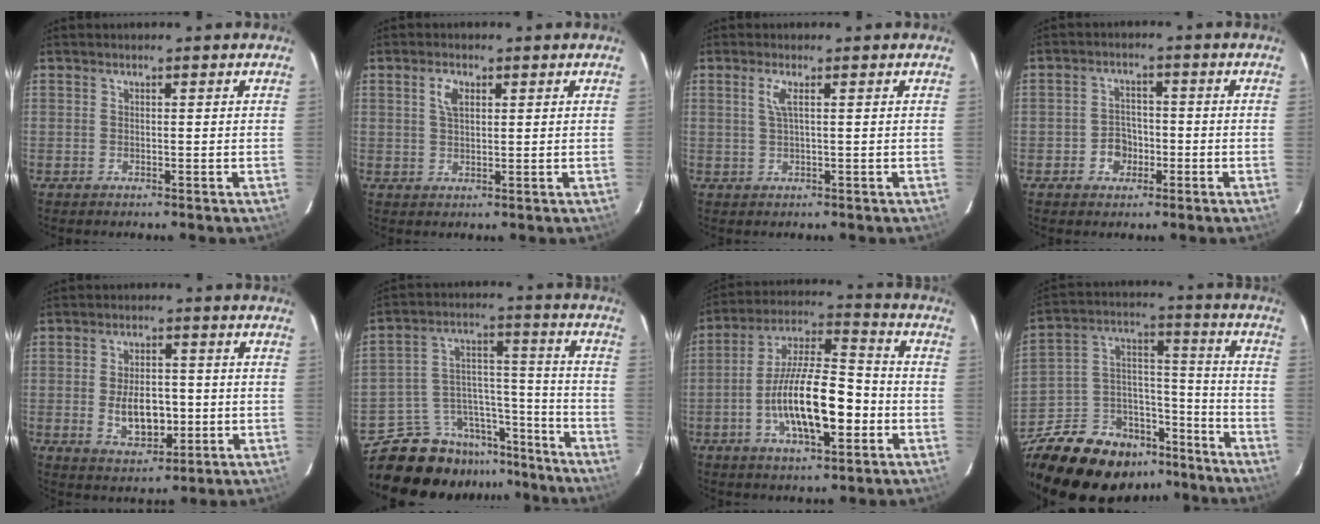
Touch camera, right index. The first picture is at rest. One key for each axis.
{"total": 3.1, "fx": 1.2, "fy": 1.7, "fz": 2.3, "tx": -0.045, "ty": 0.007, "tz": 0.023}
{"total": 2.1, "fx": 0.6, "fy": -0.1, "fz": 2.0, "tx": -0.042, "ty": 0.000, "tz": 0.012}
{"total": 4.5, "fx": -1.9, "fy": 3.7, "fz": 1.5, "tx": -0.036, "ty": 0.012, "tz": -0.023}
{"total": 8.6, "fx": -1.3, "fy": 5.0, "fz": 6.9, "tx": -0.130, "ty": -0.003, "tz": -0.011}
{"total": 15.4, "fx": -13.4, "fy": 7.3, "fz": 2.0, "tx": -0.041, "ty": 0.072, "tz": -0.199}
{"total": 16.3, "fx": -4.6, "fy": 5.5, "fz": 14.7, "tx": -0.272, "ty": 0.005, "tz": -0.081}
{"total": 26.0, "fx": -19.0, "fy": 13.8, "fz": 11.1, "tx": -0.256, "ty": 0.052, "tz": -0.281}